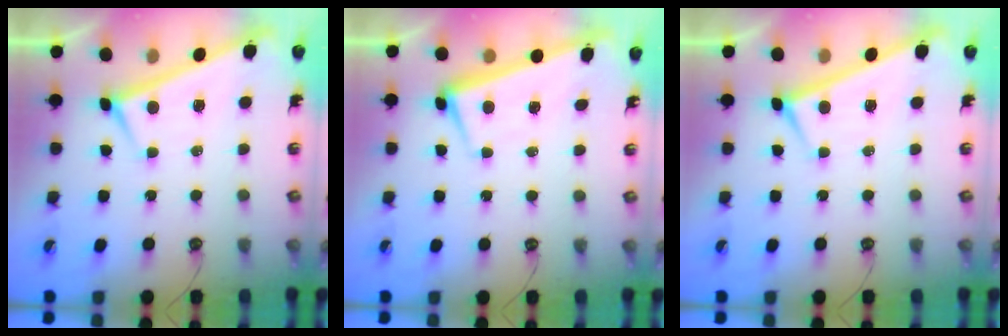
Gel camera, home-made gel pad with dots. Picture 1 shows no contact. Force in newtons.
{"total": 1.8, "press": 0.8, "slide": 1.6}
{"total": 1.4, "press": 1.3, "slide": 0.5}